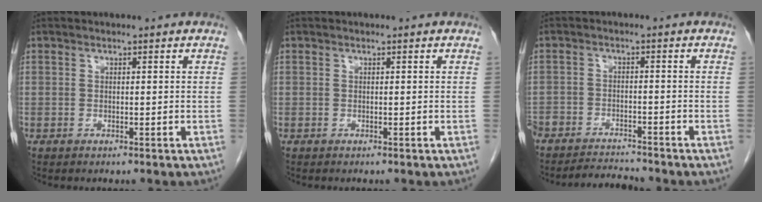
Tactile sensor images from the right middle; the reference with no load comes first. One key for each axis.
{"total": 0.0}
{"total": 5.9, "fx": -5.8, "fy": 0.7, "fz": 0.4, "tx": -0.005, "ty": -0.003, "tz": -0.098}